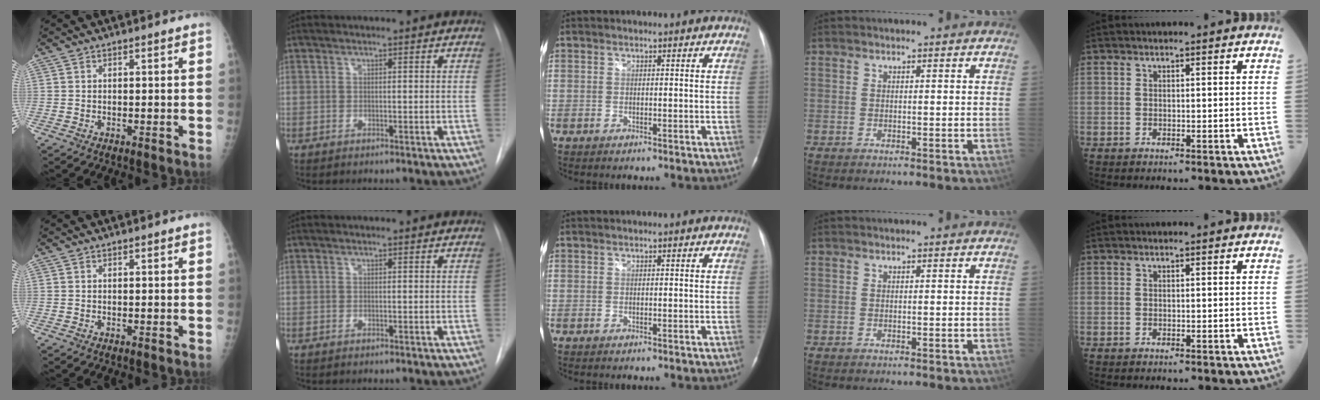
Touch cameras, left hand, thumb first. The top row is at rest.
{}